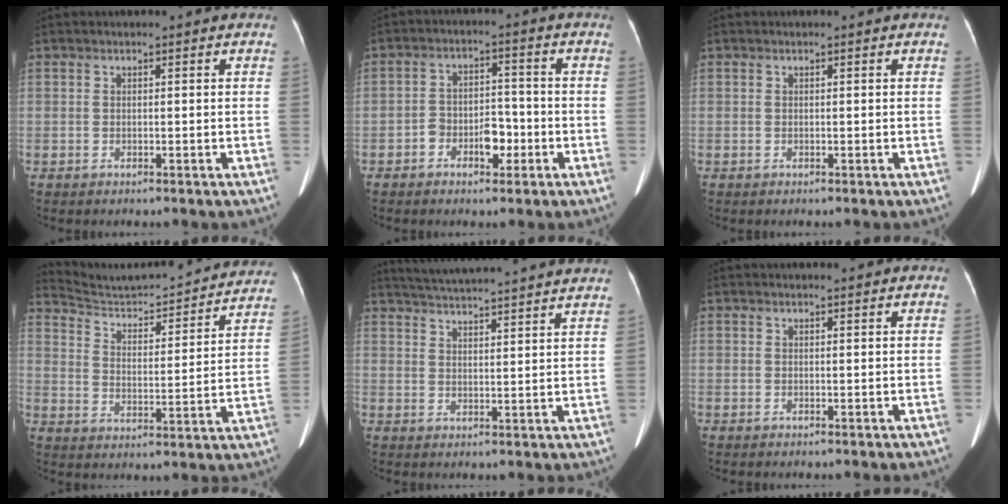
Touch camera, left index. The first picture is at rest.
{"total": 5.0, "force": [-2.5, 2.8, 3.3], "torque": [-0.057, 0.014, -0.041]}
{"total": 0.0}
{"total": 22.3, "force": [21.1, 3.0, 6.6], "torque": [-0.094, -0.033, 0.282]}
{"total": 19.9, "force": [18.6, 0.0, 7.0], "torque": [-0.117, 0.002, 0.246]}
{"total": 1.6, "force": [1.5, 0.2, 0.4], "torque": [-0.010, 0.008, 0.017]}